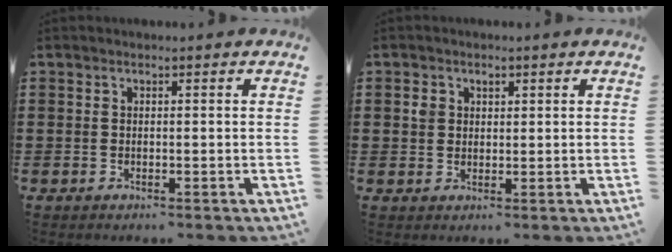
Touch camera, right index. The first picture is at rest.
{"total": 1.9, "force": [0.7, 1.6, 0.8], "torque": [-0.020, 0.010, 0.011]}